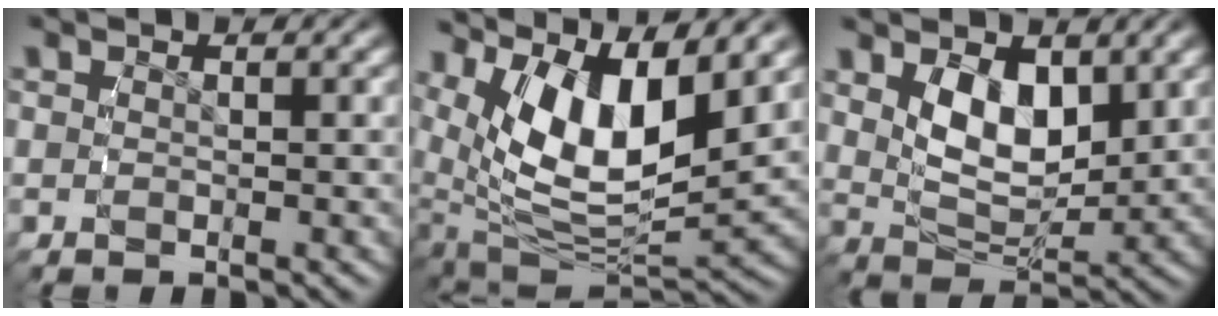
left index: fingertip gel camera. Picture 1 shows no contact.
{"total": 11.8, "force": [0.2, 7.8, 8.9], "torque": [-0.173, -0.050, 0.028]}
{"total": 4.9, "force": [1.5, 2.7, 3.8], "torque": [-0.057, -0.009, 0.028]}